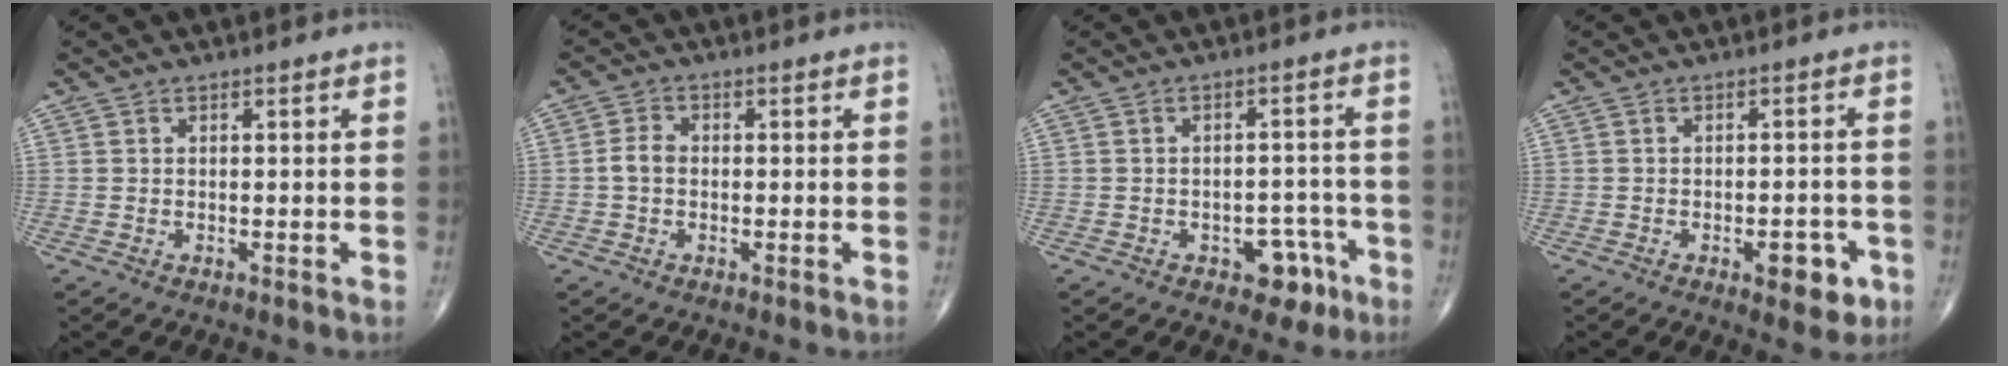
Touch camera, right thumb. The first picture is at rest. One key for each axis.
{"total": 2.8, "fx": -0.4, "fy": 2.0, "fz": 1.9, "tx": -0.034, "ty": 0.010, "tz": -0.014}
{"total": 6.1, "fx": -3.2, "fy": 3.8, "fz": 3.5, "tx": -0.015, "ty": 0.029, "tz": -0.038}
{"total": 6.1, "fx": -2.7, "fy": 2.8, "fz": 4.8, "tx": -0.042, "ty": 0.012, "tz": -0.030}